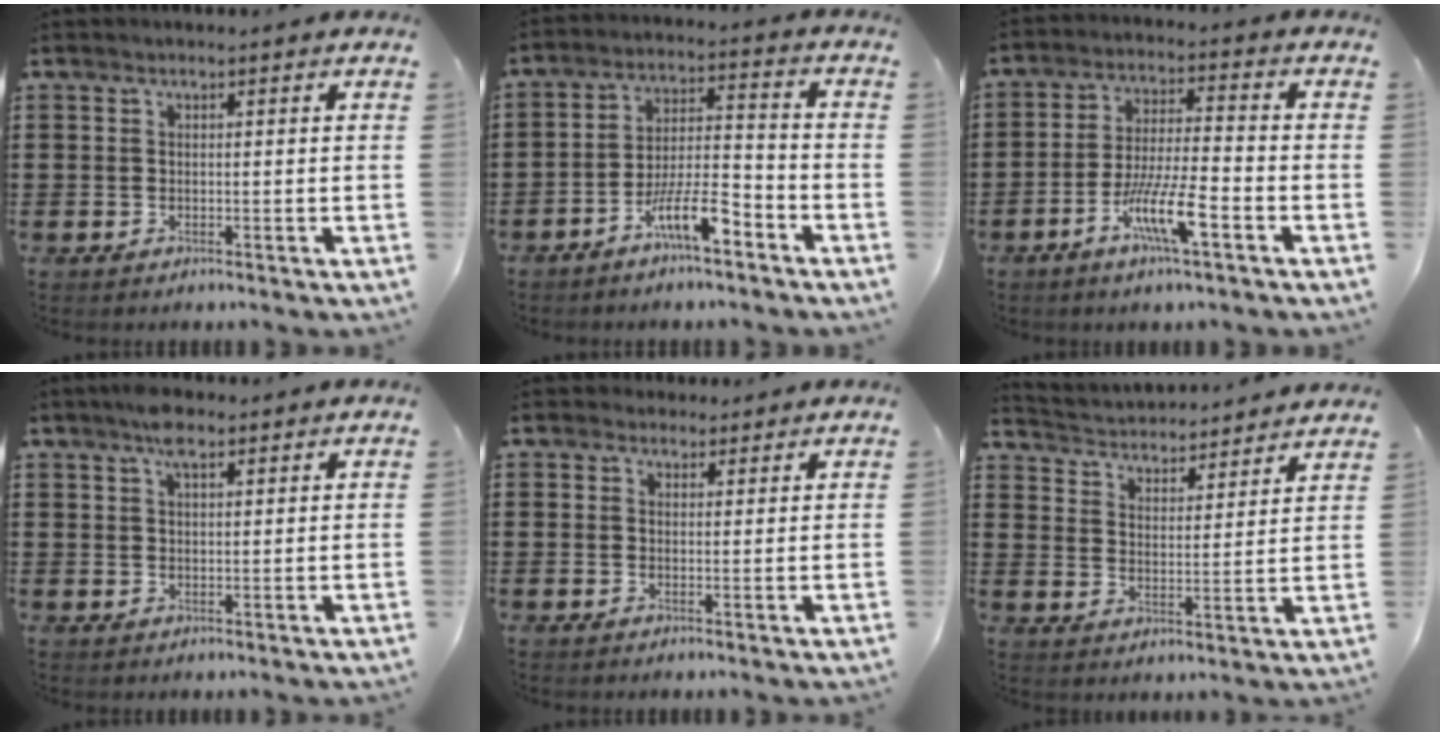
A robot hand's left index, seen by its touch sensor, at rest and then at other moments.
{"total": 9.0, "force": [-6.0, 2.1, 6.4], "torque": [-0.134, 0.004, -0.117]}
{"total": 9.0, "force": [-4.6, 1.3, 7.6], "torque": [-0.155, -0.005, -0.089]}
{"total": 4.0, "force": [2.6, 1.4, 2.6], "torque": [-0.049, 0.002, 0.046]}
{"total": 1.8, "force": [1.4, 1.0, 0.1], "torque": [-0.007, 0.007, 0.028]}
{"total": 3.2, "force": [3.2, -0.1, -0.5], "torque": [-0.015, -0.033, 0.048]}